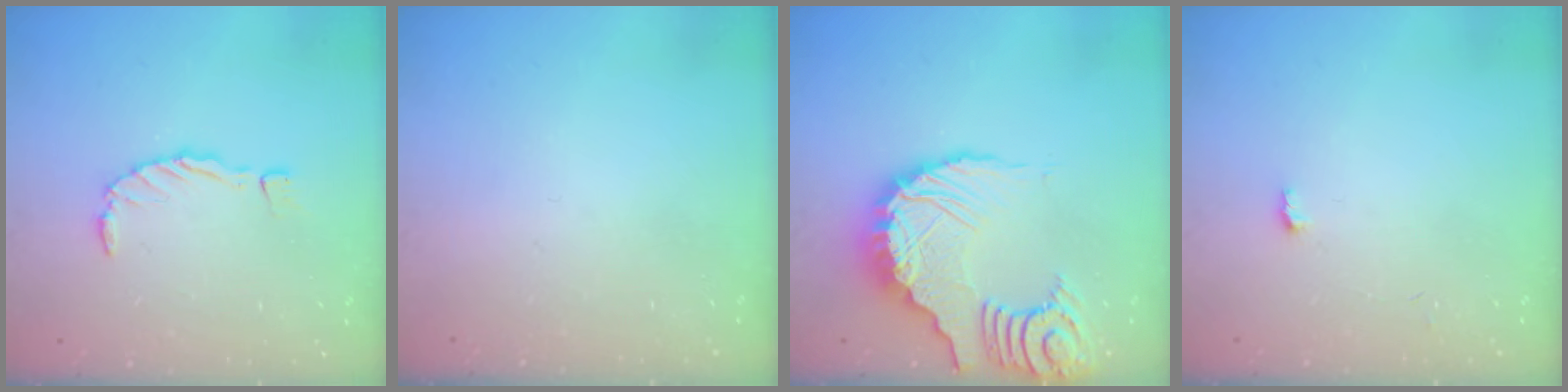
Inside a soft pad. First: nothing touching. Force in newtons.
{"total": 0.0}
{"total": 11.6, "press": 11.5, "slide": 1.5}
{"total": 3.2, "press": 3.2, "slide": 0.3}